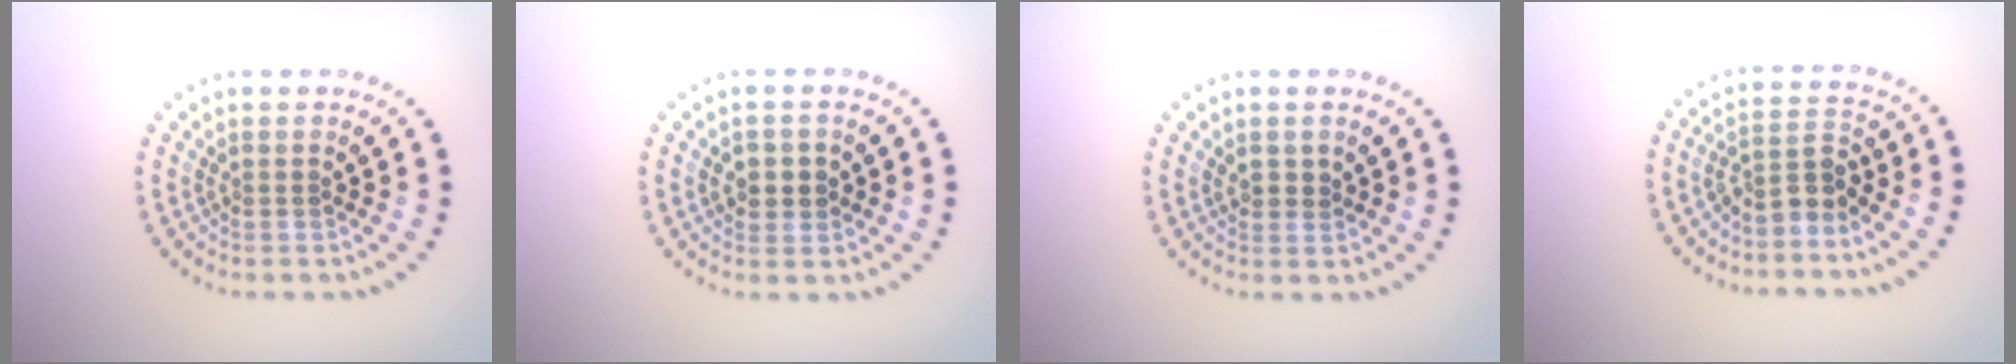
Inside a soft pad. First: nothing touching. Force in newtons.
{"total": 2.3, "press": 2.2, "slide": 0.5}
{"total": 0.9, "press": 0.7, "slide": 0.5}
{"total": 2.6, "press": 2.2, "slide": 1.5}